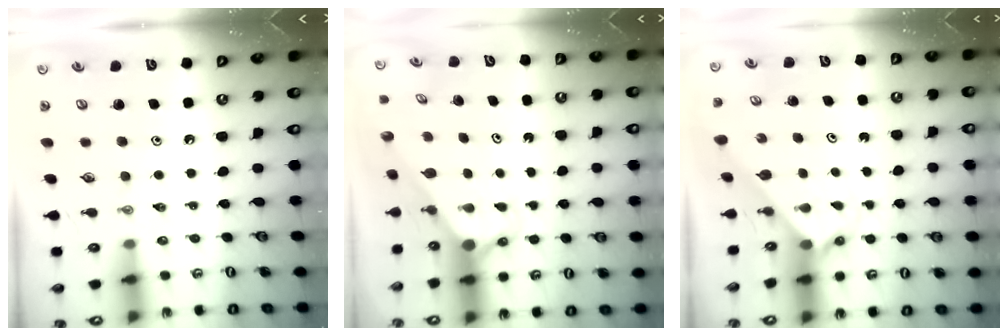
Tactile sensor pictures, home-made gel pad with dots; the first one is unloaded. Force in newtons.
{"total": 2.9, "press": 2.9, "slide": 0.0}
{"total": 2.3, "press": 2.3, "slide": 0.2}